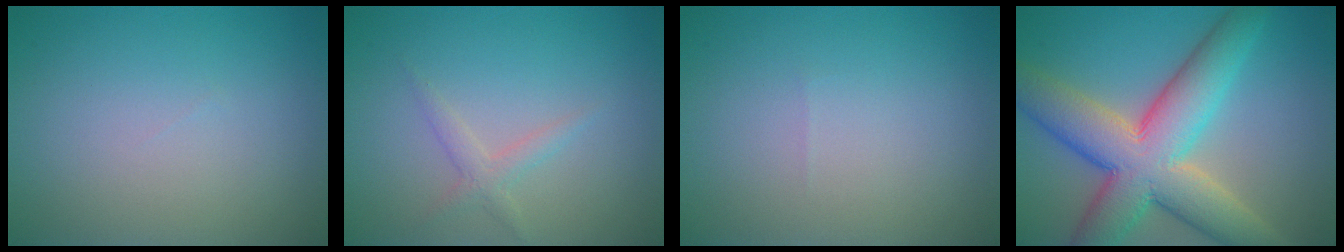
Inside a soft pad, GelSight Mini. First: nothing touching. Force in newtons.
{"total": 1.5, "press": 1.5, "slide": 0.0}
{"total": 0.0}
{"total": 10.6, "press": 10.6, "slide": 0.8}